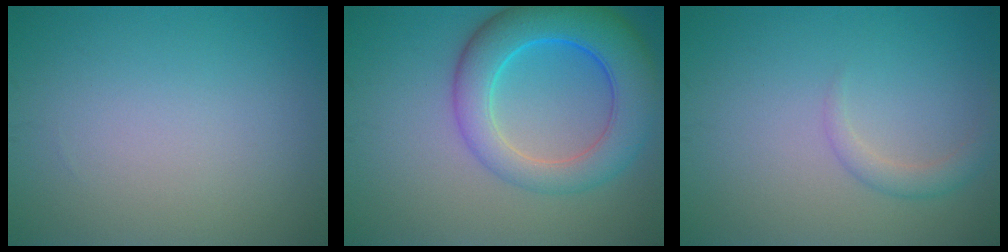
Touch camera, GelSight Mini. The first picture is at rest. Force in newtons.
{"total": 8.1, "press": 8.1, "slide": 0.5}
{"total": 1.7, "press": 1.7, "slide": 0.1}